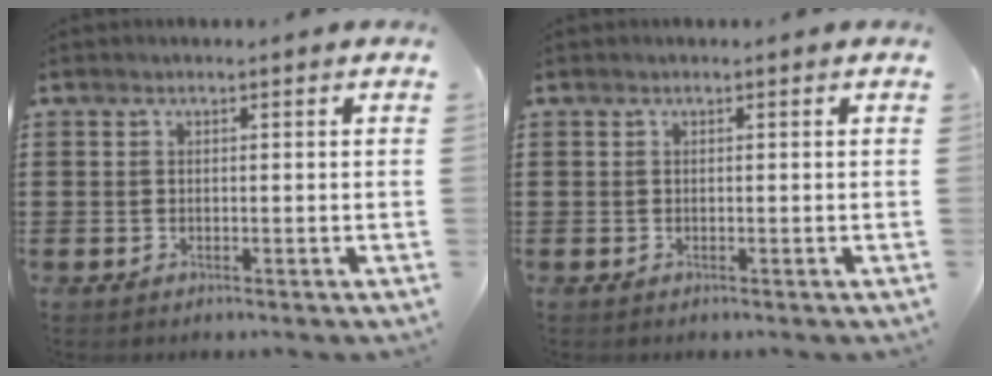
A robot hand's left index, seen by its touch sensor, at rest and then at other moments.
{"total": 0.0}